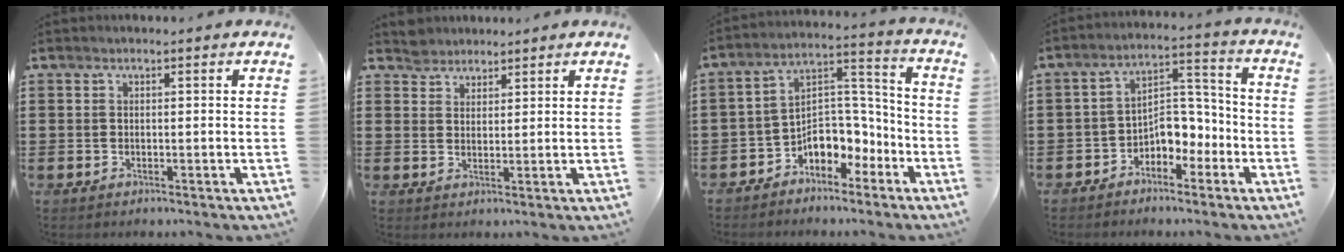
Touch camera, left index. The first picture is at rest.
{"total": 2.5, "force": [2.2, 1.1, -0.3], "torque": [-0.002, 0.006, 0.044]}
{"total": 7.0, "force": [-5.1, 4.5, 1.7], "torque": [-0.032, 0.014, -0.098]}
{"total": 5.5, "force": [-3.7, 3.3, 2.4], "torque": [-0.047, 0.013, -0.073]}